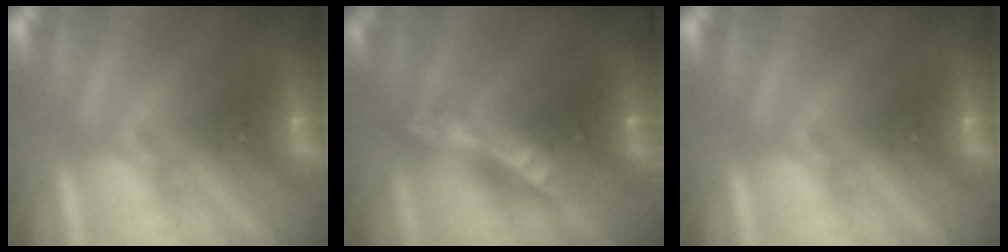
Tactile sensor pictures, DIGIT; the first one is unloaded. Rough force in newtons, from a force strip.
{"total": 7.2}
{"total": 0.0}